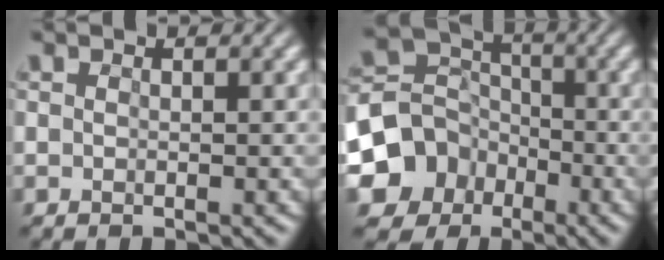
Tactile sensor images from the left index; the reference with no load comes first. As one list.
[{"total": 7.5, "force": [-3.6, 6.2, 2.4], "torque": [-0.066, 0.003, -0.075]}]